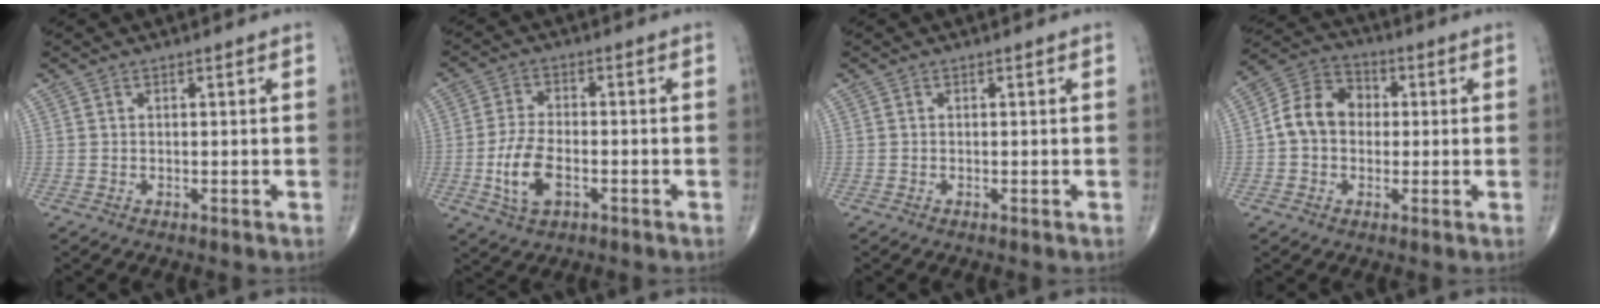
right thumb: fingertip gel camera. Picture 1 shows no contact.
{"total": 8.1, "force": [-2.4, 4.2, 6.4], "torque": [-0.131, 0.010, -0.042]}
{"total": 0.0}
{"total": 9.7, "force": [0.1, 7.7, 5.8], "torque": [-0.090, 0.032, -0.012]}